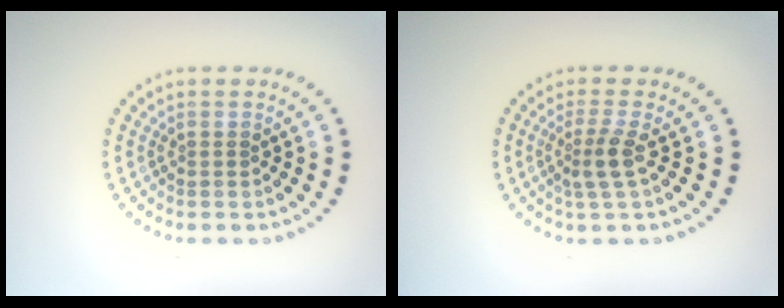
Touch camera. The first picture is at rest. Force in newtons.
{"total": 2.2, "press": 1.8, "slide": 1.4}